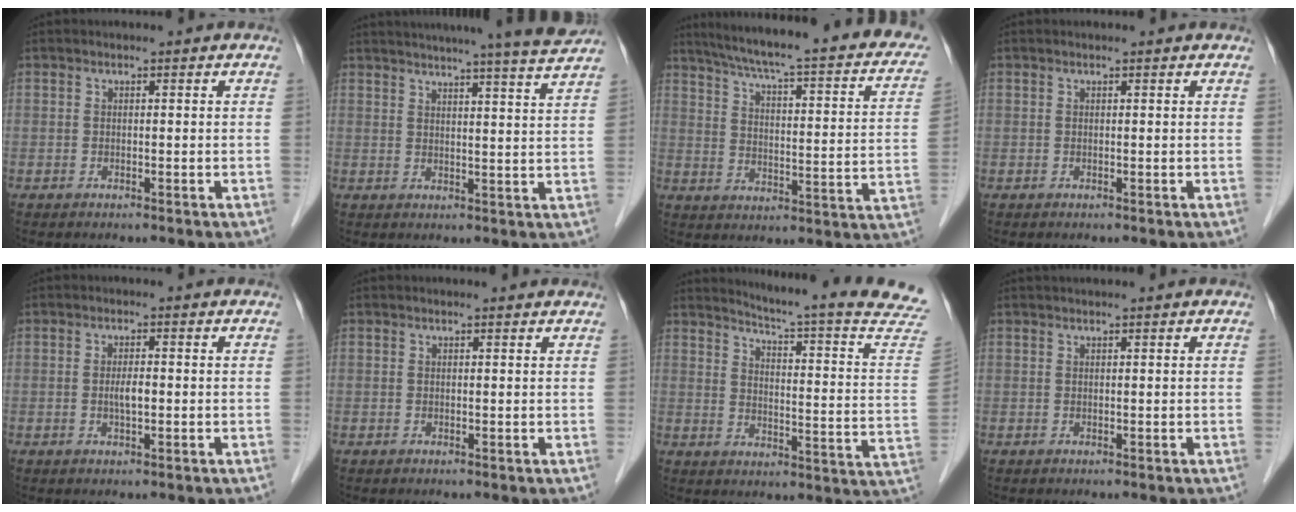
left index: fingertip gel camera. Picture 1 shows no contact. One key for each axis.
{"total": 17.5, "fx": 16.0, "fy": -1.6, "fz": 7.1, "tx": -0.115, "ty": -0.037, "tz": 0.196}
{"total": 27.0, "fx": 21.6, "fy": 4.0, "fz": 15.8, "tx": -0.229, "ty": -0.010, "tz": 0.265}
{"total": 0.8, "fx": 0.8, "fy": 0.0, "fz": 0.2, "tx": -0.009, "ty": 0.004, "tz": 0.008}
{"total": 2.0, "fx": -0.3, "fy": 0.5, "fz": 1.9, "tx": -0.038, "ty": 0.002, "tz": -0.005}
{"total": 1.8, "fx": 1.8, "fy": 0.2, "fz": 0.2, "tx": -0.013, "ty": 0.003, "tz": 0.015}
{"total": 21.5, "fx": 19.9, "fy": -0.8, "fz": 8.3, "tx": -0.120, "ty": -0.109, "tz": 0.229}
{"total": 1.4, "fx": 1.3, "fy": -0.3, "fz": 0.6, "tx": -0.009, "ty": 0.019, "tz": 0.029}